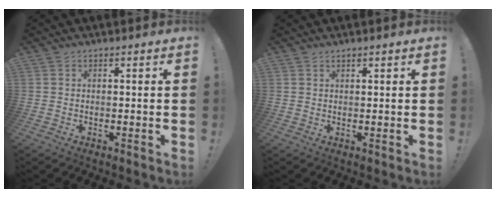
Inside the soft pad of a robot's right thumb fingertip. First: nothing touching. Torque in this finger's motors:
{"motor_torque": [0.11, -0.03, -0.04, 0.00, 0.05]}